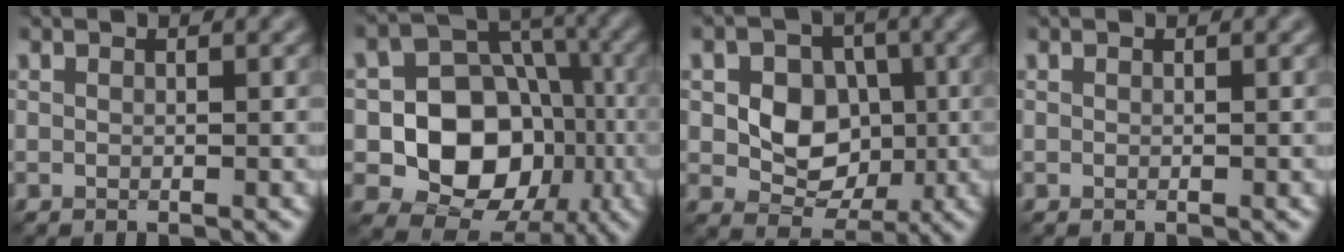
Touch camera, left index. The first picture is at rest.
{"total": 10.7, "force": [-2.5, 8.3, 6.2], "torque": [-0.093, -0.003, -0.053]}
{"total": 5.8, "force": [-0.1, 4.6, 3.5], "torque": [-0.049, 0.003, -0.008]}
{"total": 0.0}